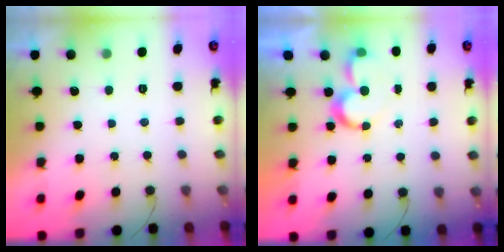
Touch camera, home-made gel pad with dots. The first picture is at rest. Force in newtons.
{"total": 6.5, "press": 6.5, "slide": 0.5}